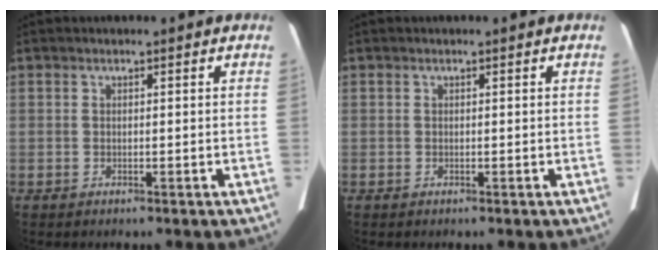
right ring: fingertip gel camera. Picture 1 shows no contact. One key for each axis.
{"total": 0.0}